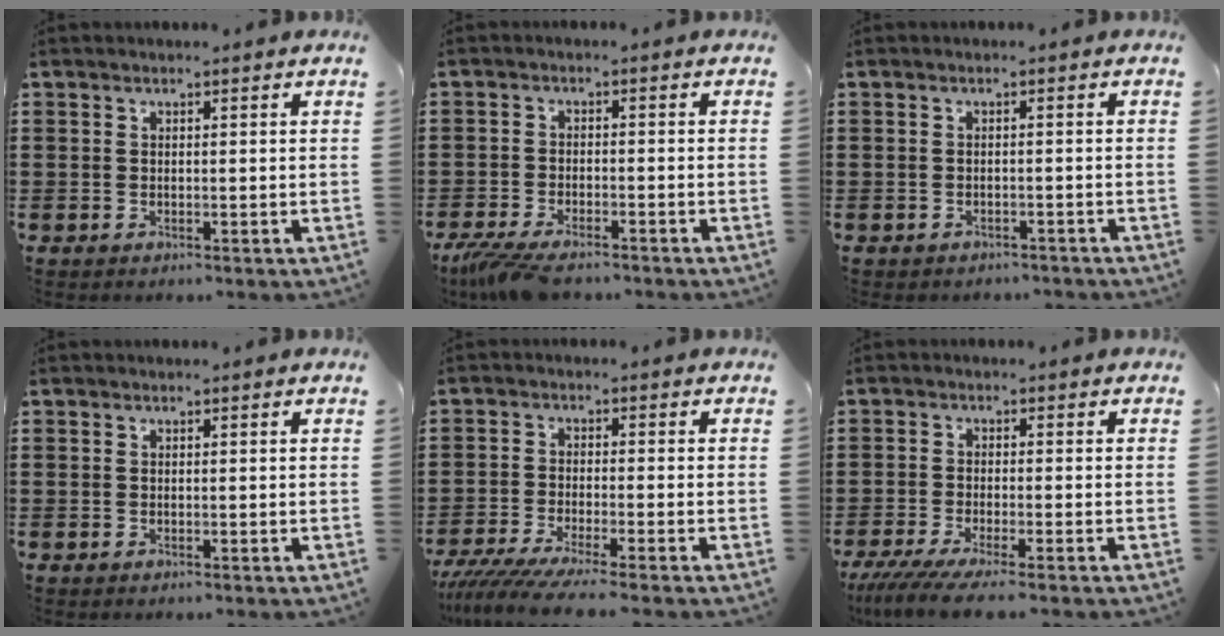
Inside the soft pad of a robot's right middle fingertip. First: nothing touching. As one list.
[{"total": 4.6, "force": [-3.9, 0.9, 2.3], "torque": [-0.072, -0.015, -0.081]}, {"total": 1.1, "force": [-1.1, 0.3, -0.1], "torque": [-0.003, 0.003, -0.025]}, {"total": 0.0}, {"total": 5.1, "force": [-4.5, -0.3, 2.3], "torque": [-0.067, -0.029, -0.092]}, {"total": 4.3, "force": [-3.6, -0.1, 2.3], "torque": [-0.059, -0.022, -0.072]}]